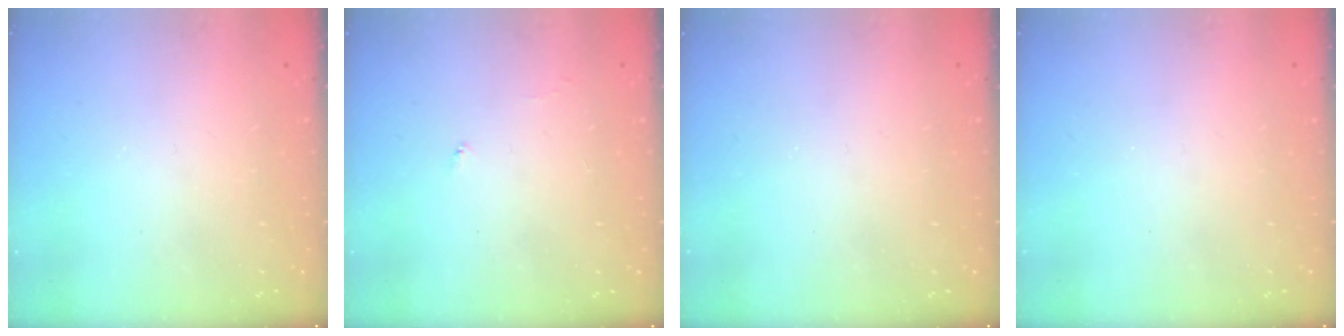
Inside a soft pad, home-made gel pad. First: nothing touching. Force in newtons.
{"total": 3.7, "press": 3.7, "slide": 0.5}
{"total": 0.0}
{"total": 0.0}